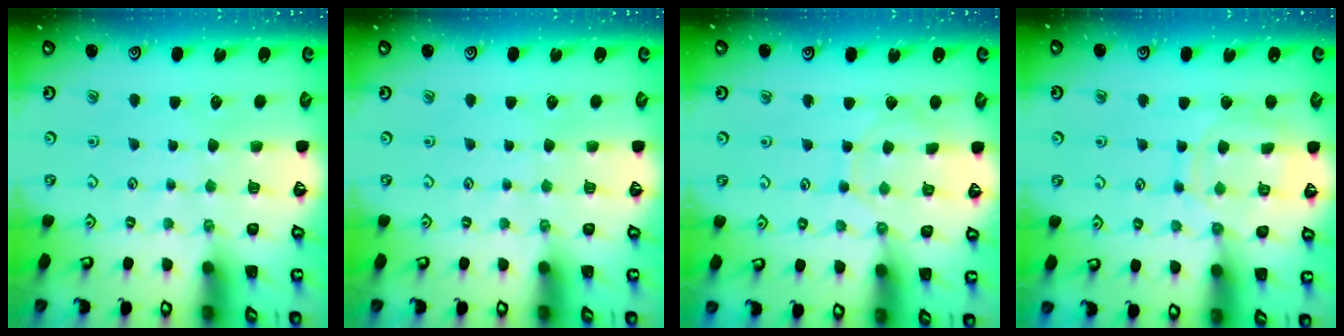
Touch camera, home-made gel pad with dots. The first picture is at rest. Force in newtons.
{"total": 0.0}
{"total": 7.0, "press": 7.0, "slide": 0.8}
{"total": 11.1, "press": 11.0, "slide": 0.7}